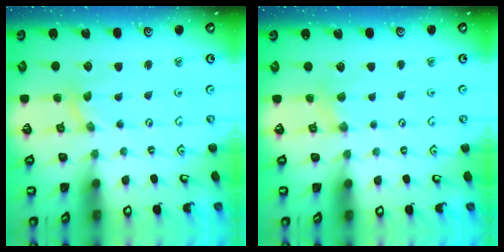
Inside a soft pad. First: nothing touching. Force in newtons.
{"total": 2.0, "press": 2.0, "slide": 0.4}